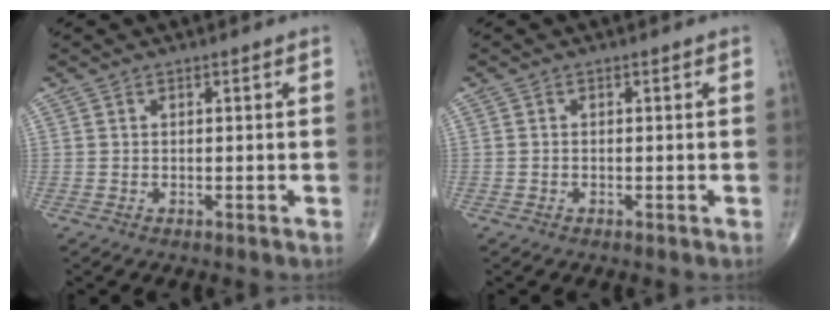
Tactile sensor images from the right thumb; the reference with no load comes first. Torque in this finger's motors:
{"motor_torque": [-0.27, 0.13, -0.19, -0.17, -0.02]}